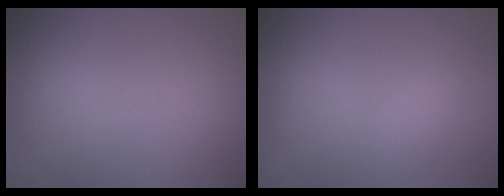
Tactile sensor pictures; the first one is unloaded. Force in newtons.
{"total": 0.8, "press": 0.8, "slide": 0.0}